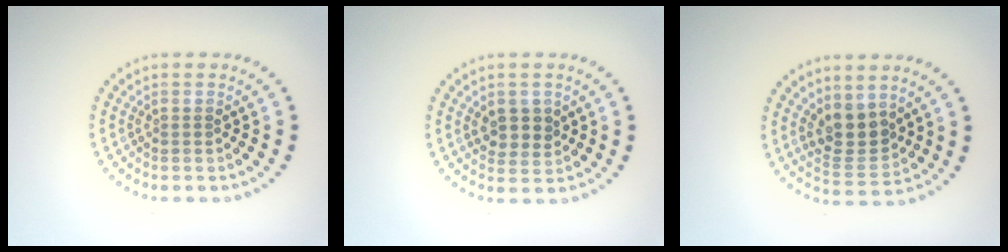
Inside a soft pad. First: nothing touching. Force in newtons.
{"total": 2.5, "press": 2.3, "slide": 0.8}
{"total": 3.5, "press": 3.2, "slide": 1.5}